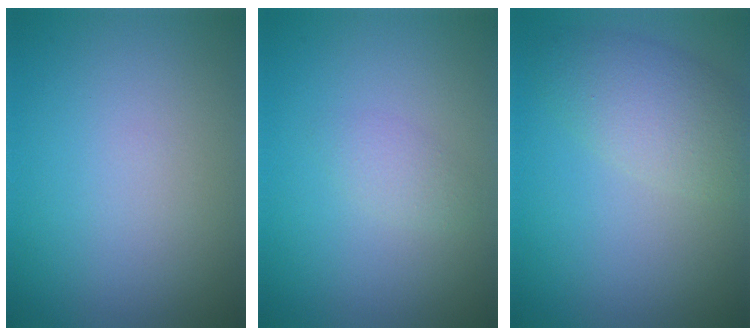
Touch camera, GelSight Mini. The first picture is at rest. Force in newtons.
{"total": 1.2, "press": 1.2, "slide": 0.1}
{"total": 4.1, "press": 4.1, "slide": 0.1}